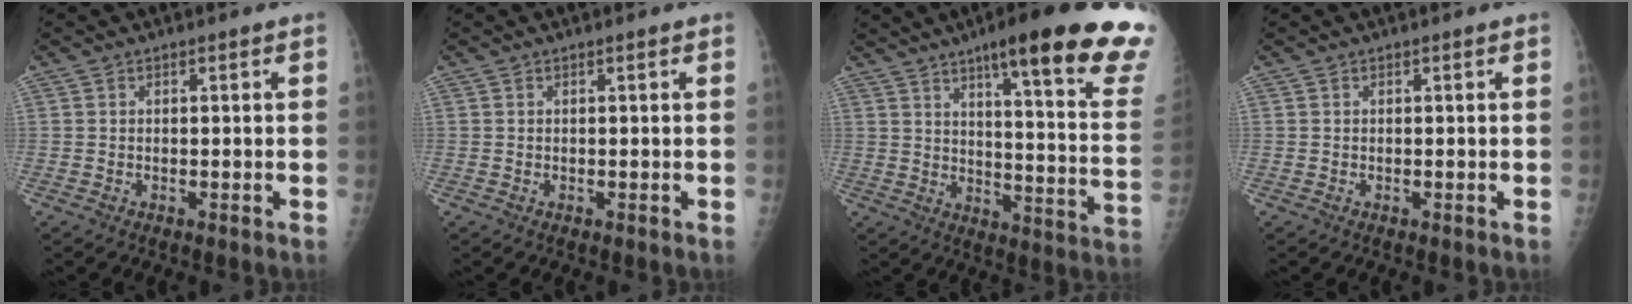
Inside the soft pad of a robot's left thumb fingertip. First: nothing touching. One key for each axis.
{"total": 0.0}
{"total": 26.0, "fx": 17.6, "fy": 3.3, "fz": 18.8, "tx": -0.215, "ty": -0.079, "tz": 0.229}
{"total": 0.0}